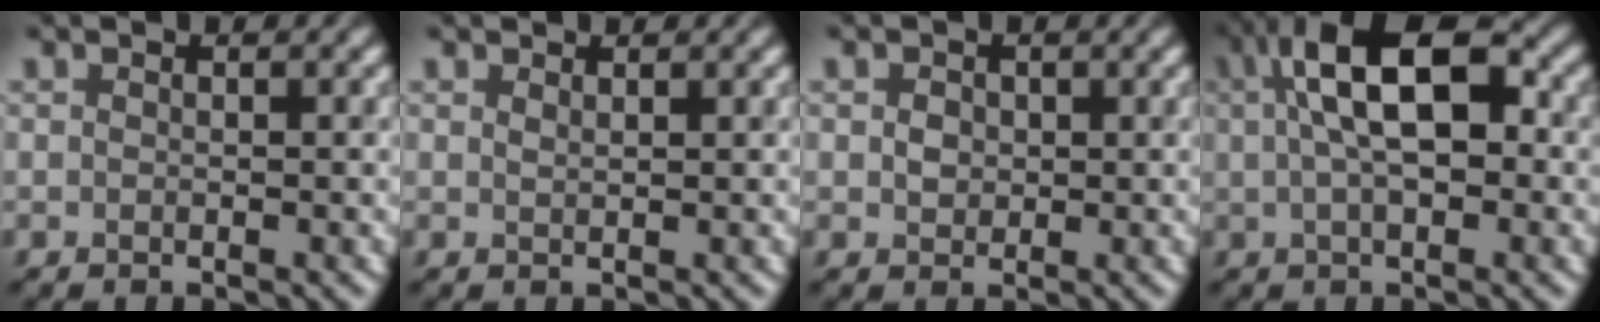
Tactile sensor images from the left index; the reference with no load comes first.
{"total": 0.0}
{"total": 0.9, "force": [0.1, 0.9, 0.1], "torque": [-0.003, 0.002, 0.002]}
{"total": 8.8, "force": [2.0, 3.8, 7.7], "torque": [-0.120, 0.023, 0.027]}